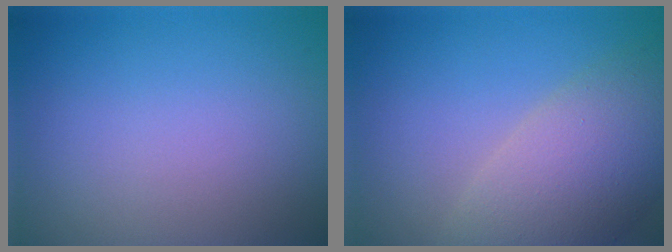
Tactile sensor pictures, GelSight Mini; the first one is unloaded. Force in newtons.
{"total": 8.2, "press": 8.2, "slide": 0.7}